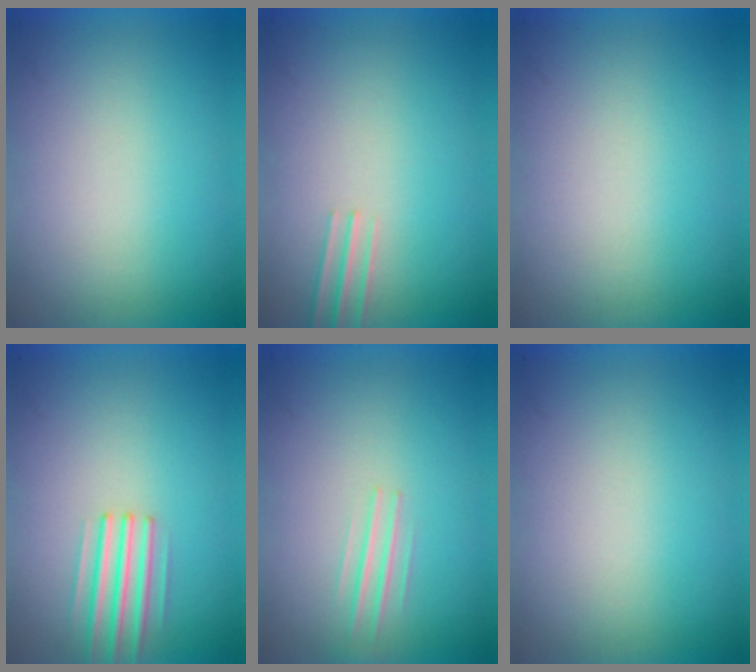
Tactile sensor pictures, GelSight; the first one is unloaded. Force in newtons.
{"total": 1.0}
{"total": 1.2}
{"total": 2.3}
{"total": 1.3}
{"total": 0.0}